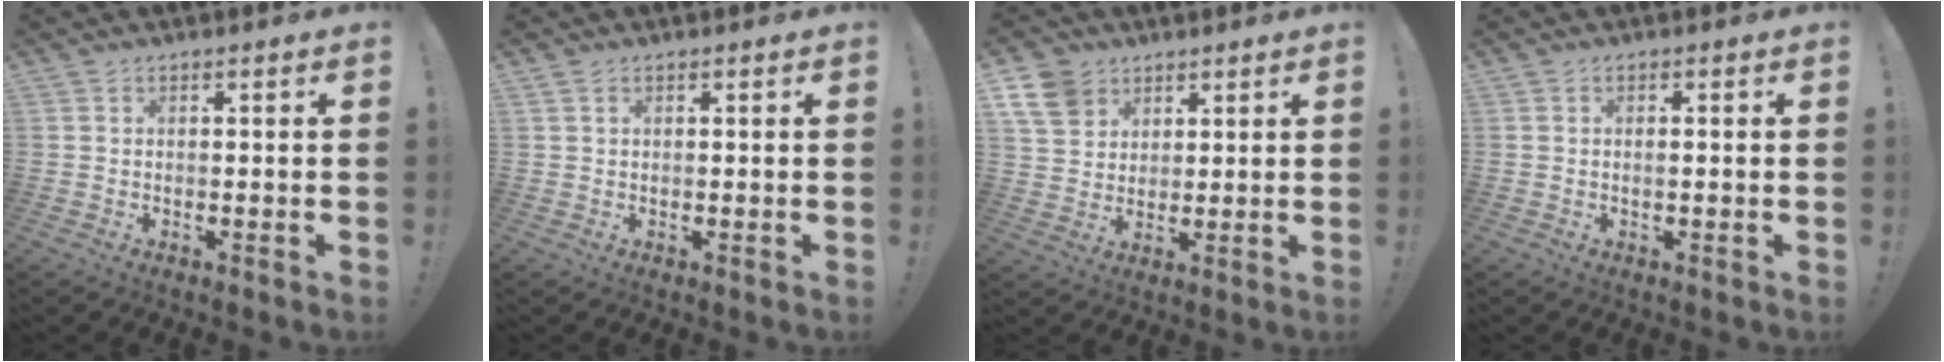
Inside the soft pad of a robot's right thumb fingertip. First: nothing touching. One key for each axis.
{"total": 1.1, "fx": 0.6, "fy": 0.8, "fz": 0.5, "tx": -0.015, "ty": 0.005, "tz": 0.013}
{"total": 9.9, "fx": 5.5, "fy": 7.4, "fz": 3.5, "tx": -0.064, "ty": -0.022, "tz": 0.113}
{"total": 0.8, "fx": 0.1, "fy": 0.0, "fz": 0.8, "tx": -0.010, "ty": -0.003, "tz": 0.000}